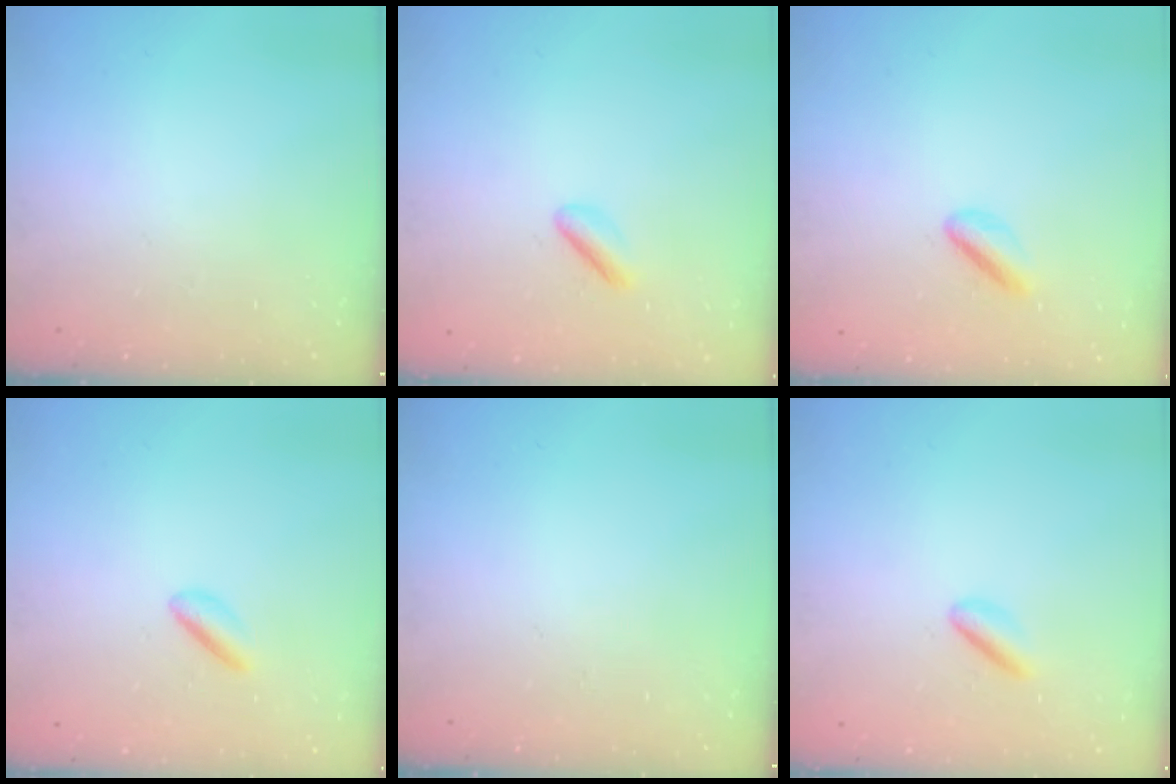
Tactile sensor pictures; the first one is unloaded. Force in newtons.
{"total": 1.8, "press": 1.5, "slide": 0.9}
{"total": 2.7, "press": 2.7, "slide": 0.6}
{"total": 2.1, "press": 2.0, "slide": 0.8}
{"total": 0.0}
{"total": 3.1, "press": 3.0, "slide": 1.0}